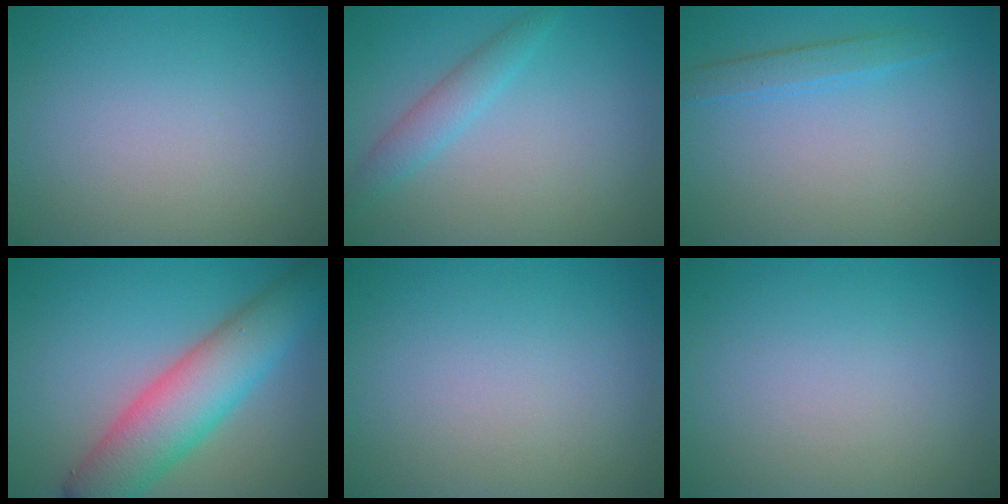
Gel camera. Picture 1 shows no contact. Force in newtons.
{"total": 2.2, "press": 2.2, "slide": 0.1}
{"total": 1.7, "press": 1.7, "slide": 0.1}
{"total": 8.1, "press": 8.1, "slide": 0.3}
{"total": 0.0}
{"total": 0.0}